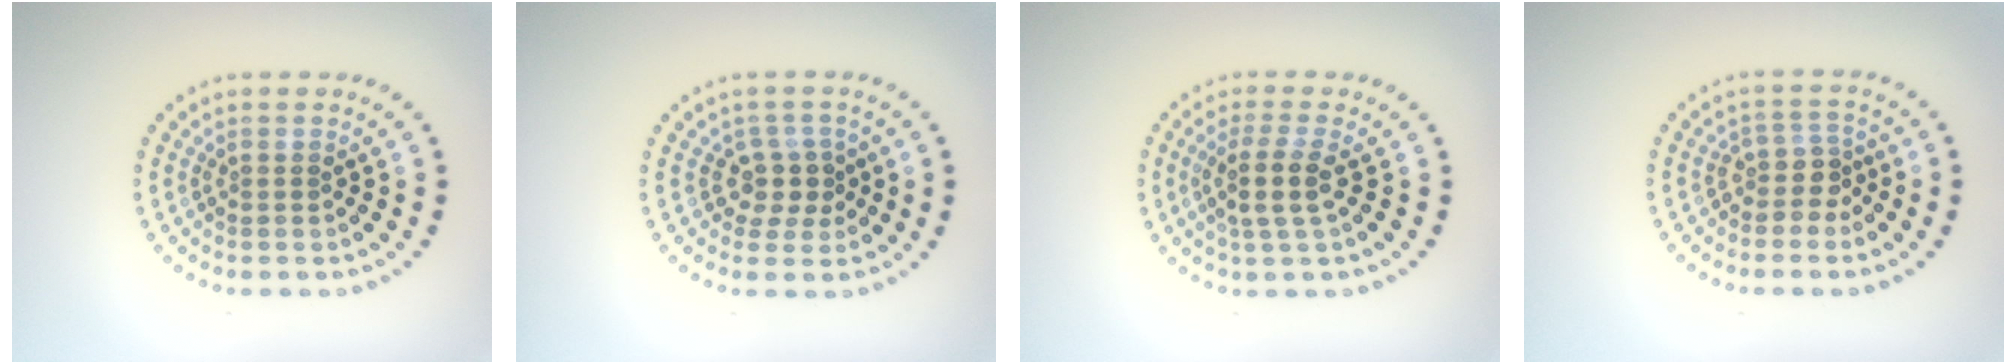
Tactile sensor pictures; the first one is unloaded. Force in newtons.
{"total": 2.4, "press": 1.9, "slide": 1.5}
{"total": 2.7, "press": 2.3, "slide": 1.5}
{"total": 2.2, "press": 1.6, "slide": 1.5}